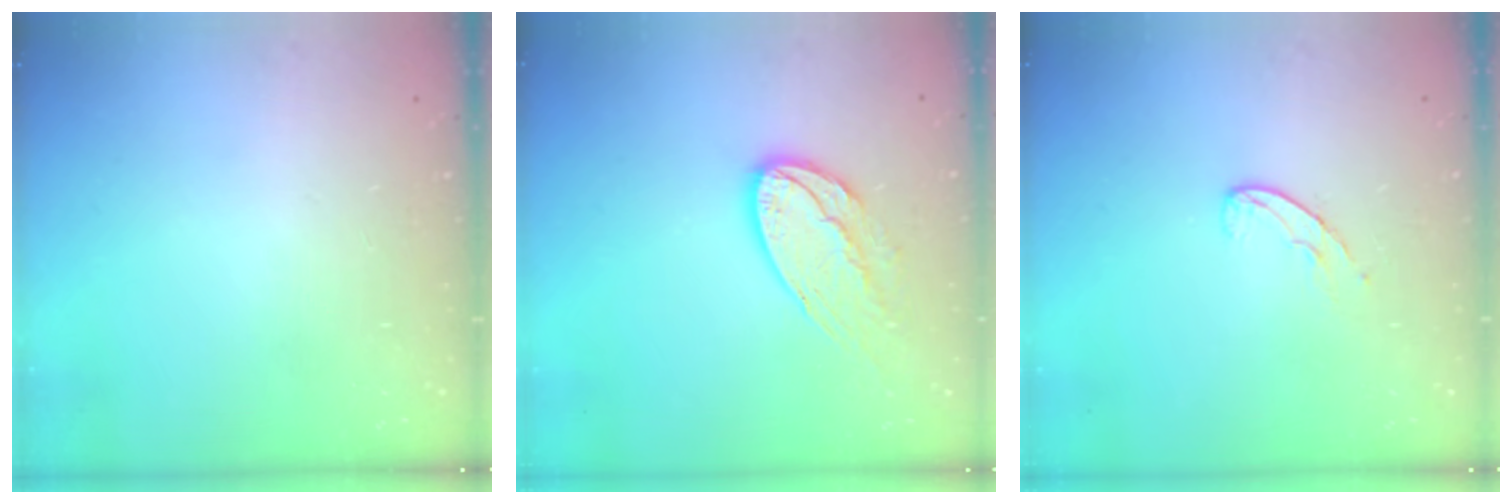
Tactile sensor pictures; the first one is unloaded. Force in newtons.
{"total": 13.1, "press": 13.0, "slide": 1.1}
{"total": 5.8, "press": 5.8, "slide": 0.4}